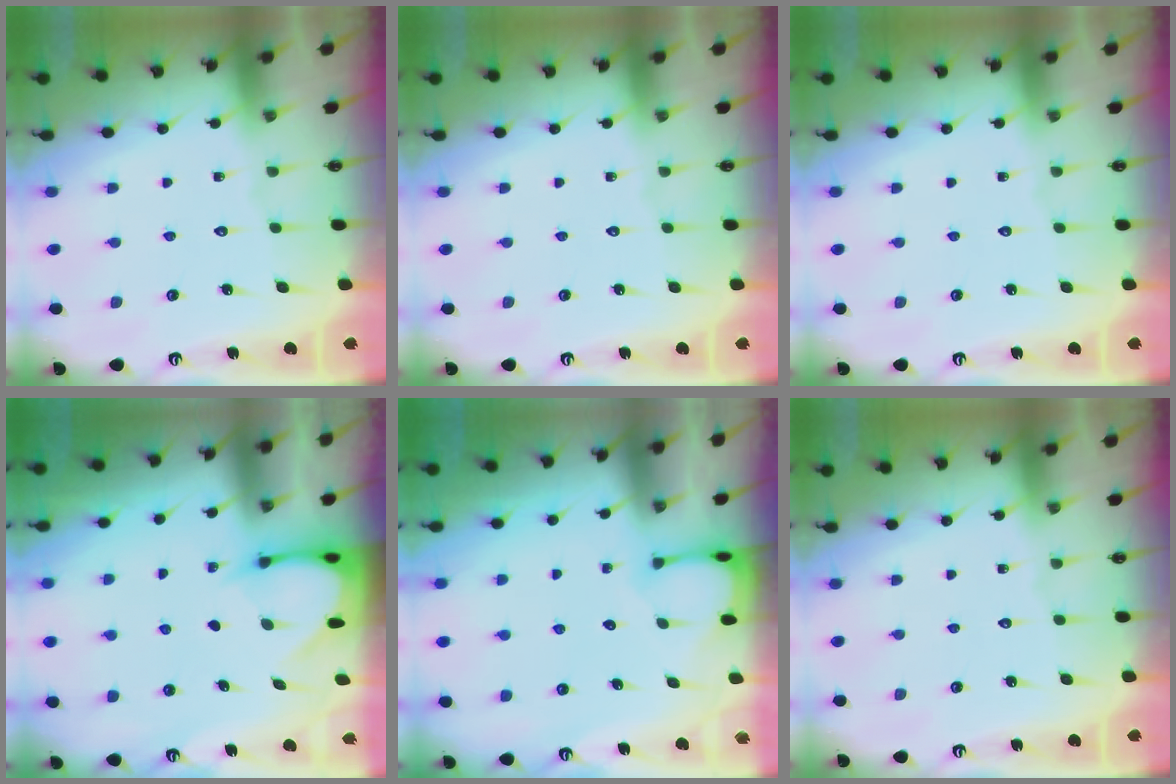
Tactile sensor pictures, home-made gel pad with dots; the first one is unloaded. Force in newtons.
{"total": 0.0}
{"total": 0.0}
{"total": 3.6, "press": 3.5, "slide": 0.3}
{"total": 2.3, "press": 2.3, "slide": 0.4}
{"total": 0.0}